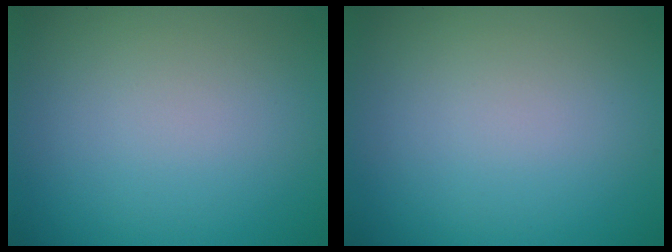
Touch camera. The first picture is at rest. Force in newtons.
{"total": 0.0}